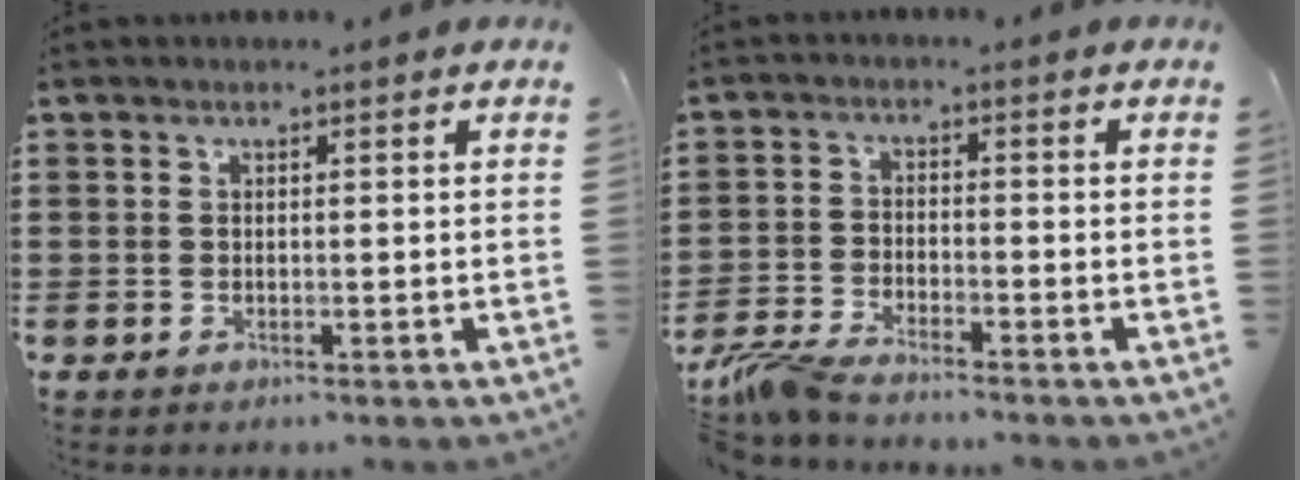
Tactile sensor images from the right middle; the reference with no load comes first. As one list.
[{"total": 4.3, "force": [-3.9, 0.2, 1.9], "torque": [-0.060, -0.012, -0.082]}]